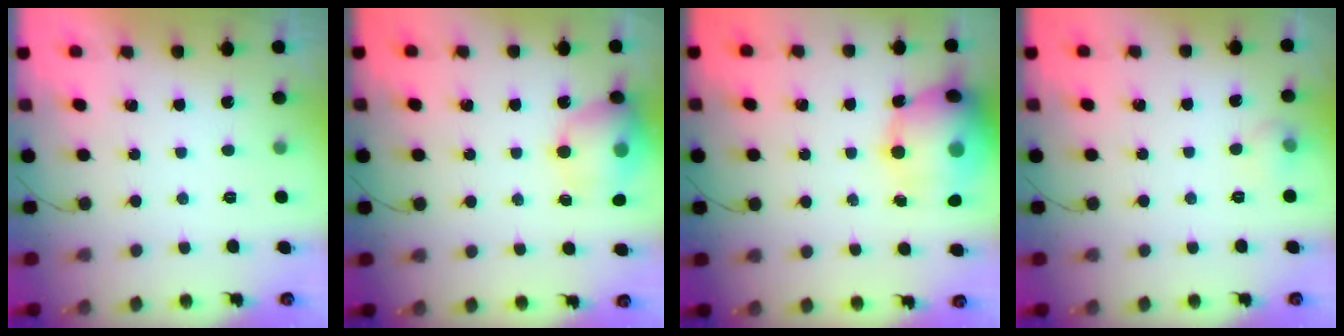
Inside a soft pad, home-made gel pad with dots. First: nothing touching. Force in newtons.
{"total": 15.0, "press": 14.8, "slide": 2.6}
{"total": 16.8, "press": 16.6, "slide": 2.3}
{"total": 7.9, "press": 4.8, "slide": 6.3}